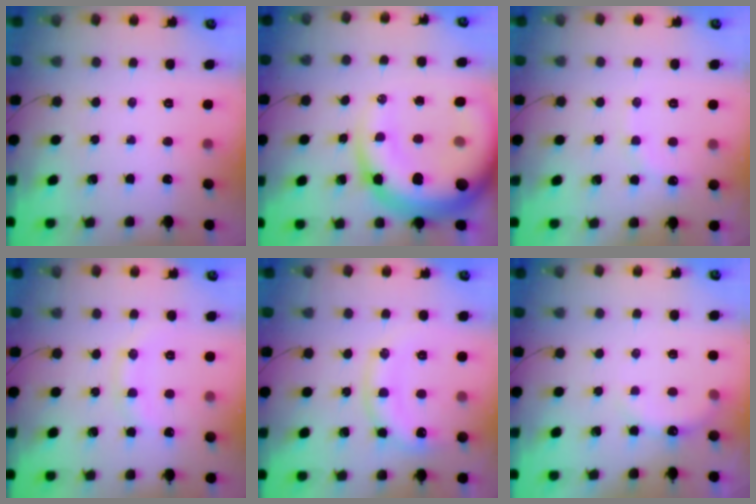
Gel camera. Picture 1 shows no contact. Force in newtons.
{"total": 23.7, "press": 23.1, "slide": 5.1}
{"total": 8.6, "press": 8.5, "slide": 1.5}
{"total": 8.1, "press": 8.0, "slide": 1.0}
{"total": 13.0, "press": 12.9, "slide": 0.7}
{"total": 5.6, "press": 5.5, "slide": 1.3}